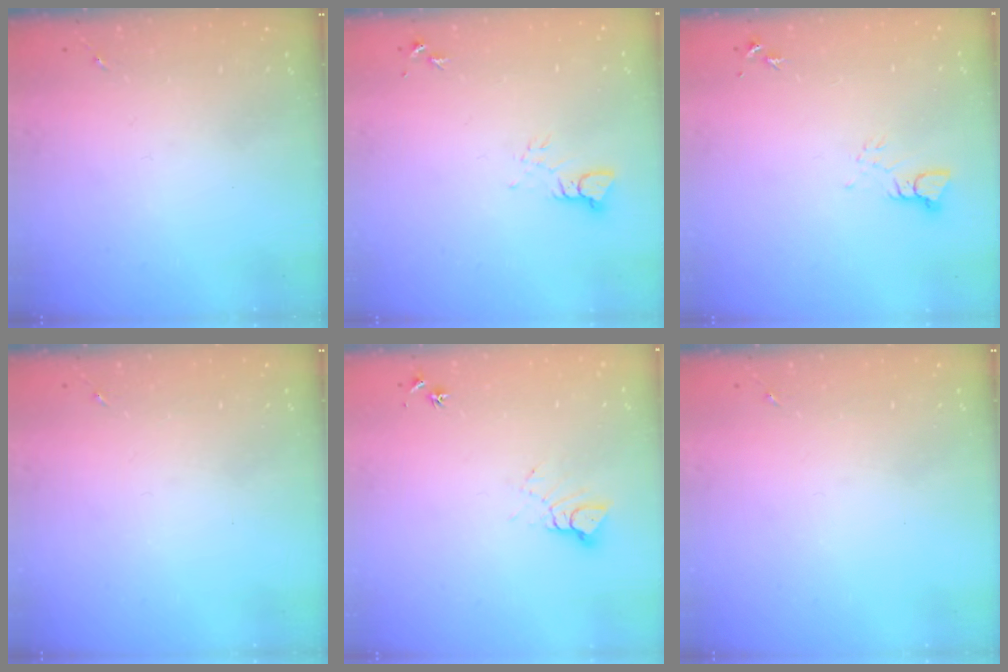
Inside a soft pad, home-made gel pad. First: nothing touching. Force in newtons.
{"total": 3.3, "press": 3.3, "slide": 0.3}
{"total": 3.4, "press": 3.4, "slide": 0.3}
{"total": 0.0}
{"total": 6.0, "press": 6.0, "slide": 0.4}
{"total": 0.0}